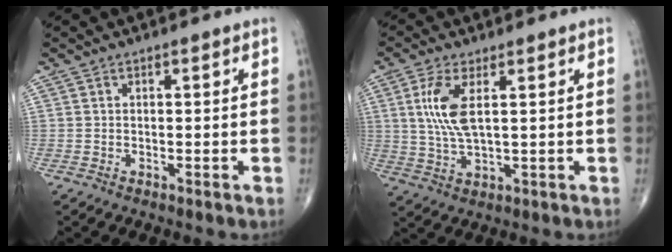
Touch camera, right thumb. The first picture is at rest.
{"total": 7.9, "force": [2.1, 2.8, 7.1], "torque": [-0.162, -0.008, 0.046]}